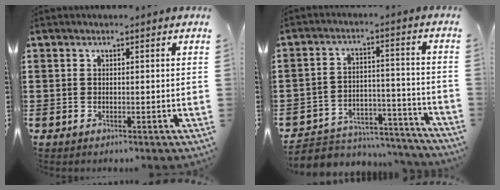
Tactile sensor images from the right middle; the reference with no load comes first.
{"total": 4.7, "force": [-4.4, 1.6, 0.3], "torque": [-0.009, 0.012, -0.091]}